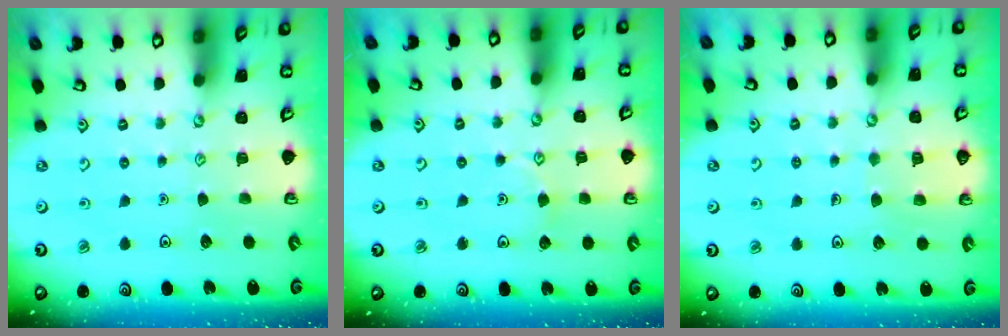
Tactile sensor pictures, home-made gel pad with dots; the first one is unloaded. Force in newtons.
{"total": 5.7, "press": 5.7, "slide": 0.6}
{"total": 5.9, "press": 5.9, "slide": 0.5}